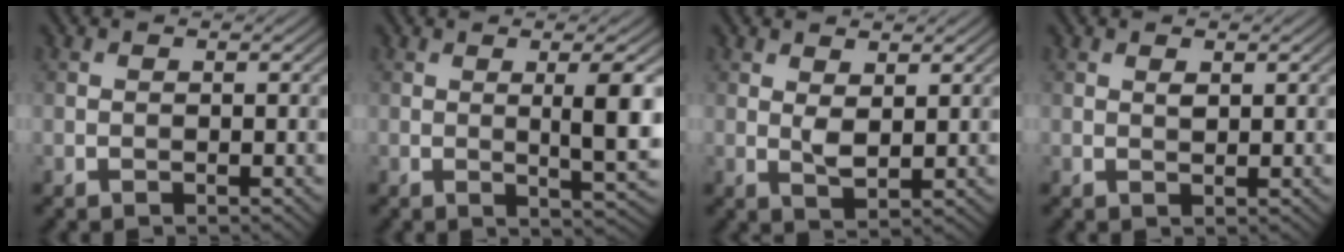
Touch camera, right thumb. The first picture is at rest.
{"total": 5.6, "force": [0.8, 0.8, 5.5], "torque": [-0.095, 0.001, 0.019]}
{"total": 2.3, "force": [1.1, 0.9, 1.7], "torque": [-0.040, -0.006, 0.026]}
{"total": 0.9, "force": [0.6, 0.3, 0.7], "torque": [-0.017, -0.003, 0.011]}